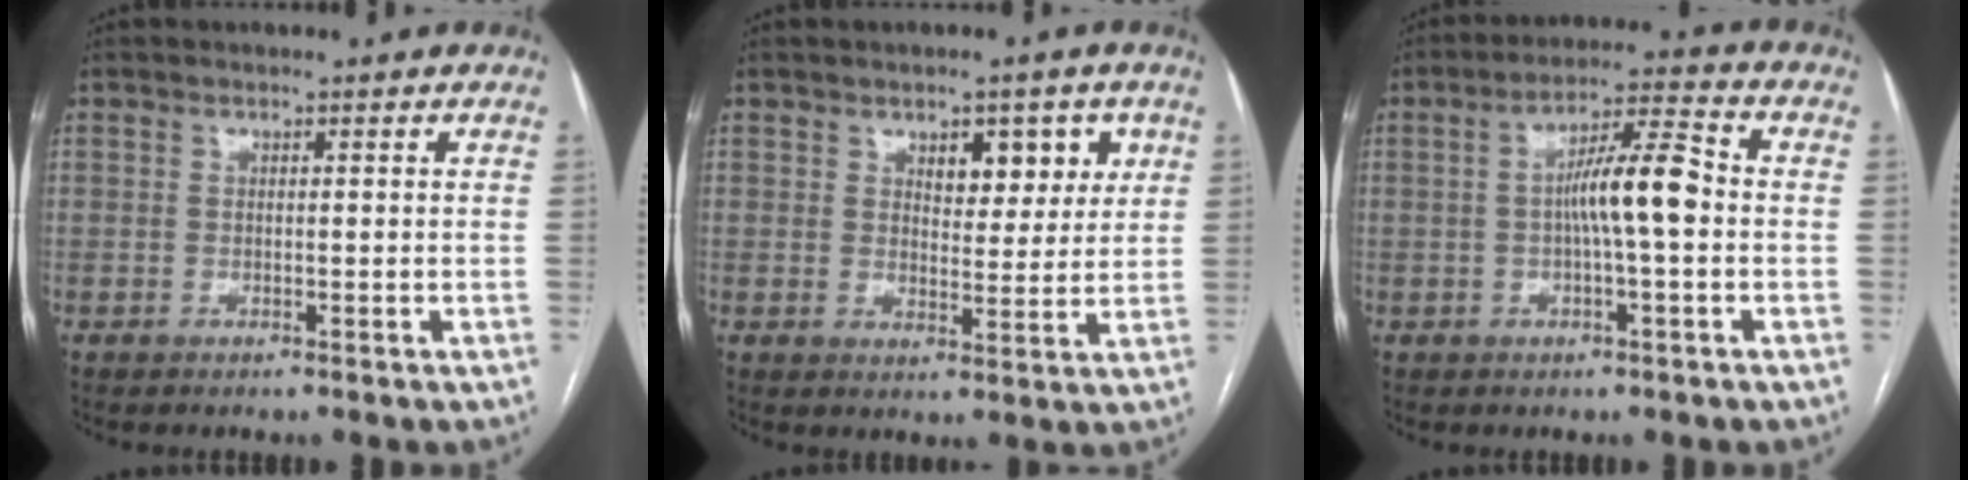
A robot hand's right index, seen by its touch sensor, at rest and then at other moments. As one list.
[{"total": 6.2, "force": [2.9, 3.2, 4.5], "torque": [-0.053, 0.004, 0.042]}, {"total": 8.5, "force": [-0.4, 0.9, 8.4], "torque": [-0.149, 0.020, -0.011]}]